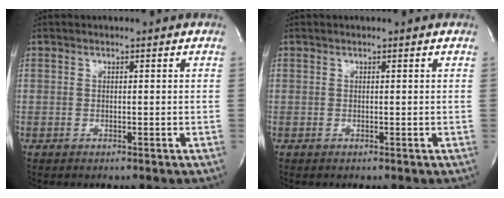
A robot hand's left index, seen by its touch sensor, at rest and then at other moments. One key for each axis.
{"total": 0.0}